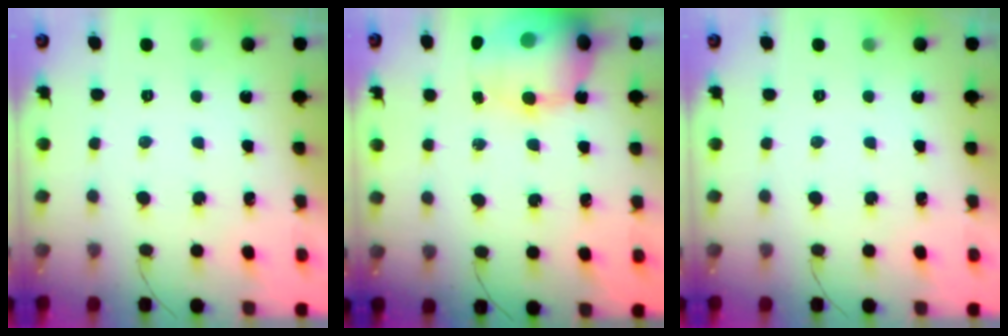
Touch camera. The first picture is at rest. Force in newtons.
{"total": 18.9, "press": 18.4, "slide": 4.5}
{"total": 0.0}